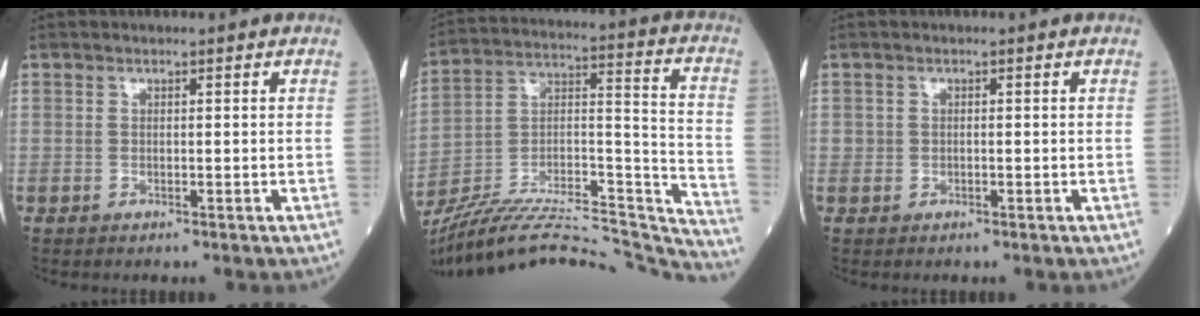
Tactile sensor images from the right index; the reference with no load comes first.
{"total": 30.8, "force": [-28.7, 3.5, 10.7], "torque": [-0.138, 0.008, -0.434]}
{"total": 0.7, "force": [0.0, 0.7, 0.1], "torque": [0.002, 0.002, 0.000]}